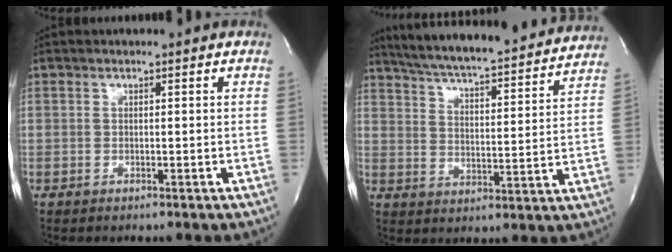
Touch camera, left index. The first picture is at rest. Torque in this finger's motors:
{"motor_torque": [-0.25, -0.50, 0.33, 0.09]}